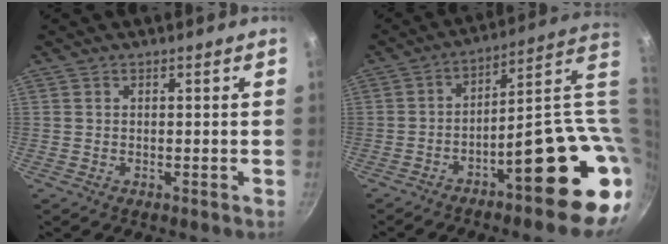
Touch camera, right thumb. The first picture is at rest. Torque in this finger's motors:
{"motor_torque": [3.36, 1.65, 2.05, -0.72, 0.28]}